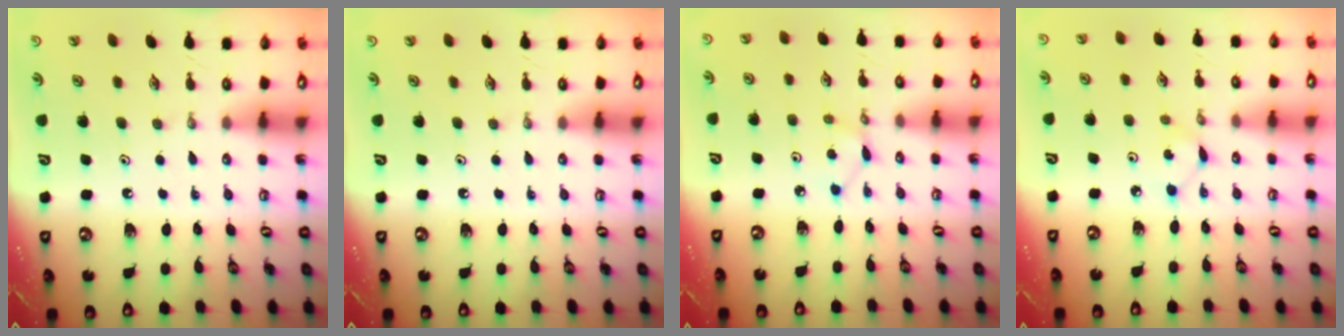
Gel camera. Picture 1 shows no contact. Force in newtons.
{"total": 0.0}
{"total": 2.4, "press": 2.4, "slide": 0.2}
{"total": 2.9, "press": 2.9, "slide": 0.4}